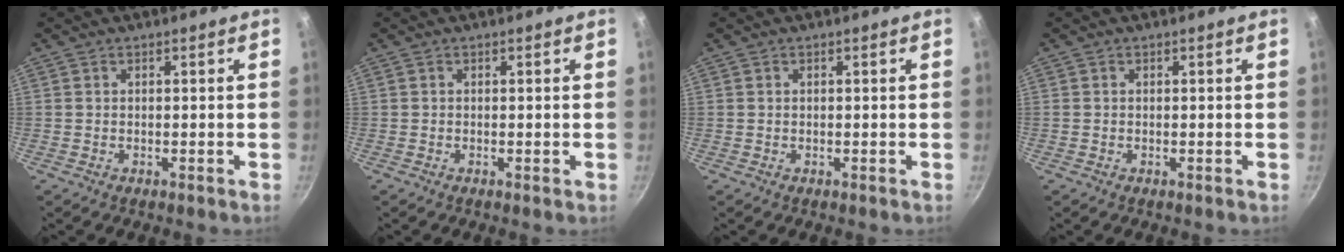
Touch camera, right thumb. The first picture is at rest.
{"total": 0.0}
{"total": 0.0}
{"total": 0.0}